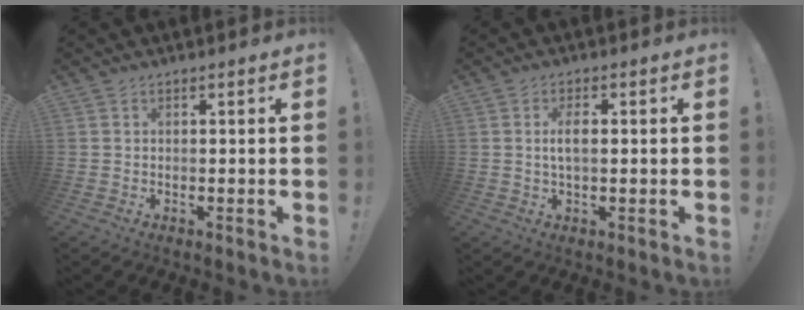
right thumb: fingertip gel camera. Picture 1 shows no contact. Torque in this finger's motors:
{"motor_torque": [-0.07, 0.10, 0.03, 0.07, 0.00]}